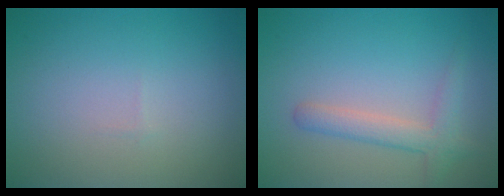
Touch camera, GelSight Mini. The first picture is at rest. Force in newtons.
{"total": 2.6, "press": 2.6, "slide": 0.2}